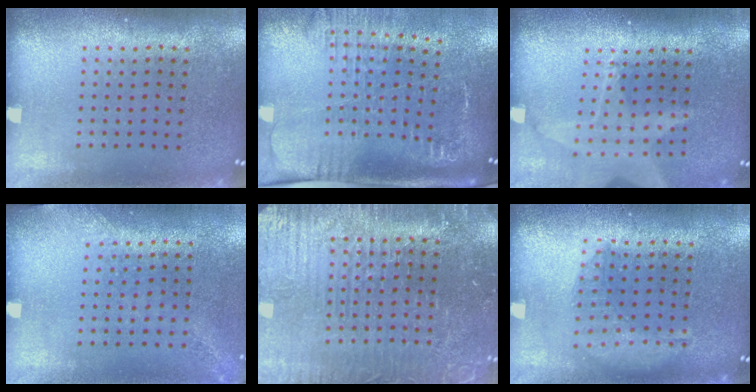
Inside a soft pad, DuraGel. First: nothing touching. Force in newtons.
{"total": 2.8, "press": 2.1, "slide": 1.8}
{"total": 1.8, "press": 1.5, "slide": 1.0}
{"total": 1.4, "press": 1.0, "slide": 1.0}
{"total": 4.5, "press": 4.3, "slide": 1.4}
{"total": 1.4, "press": 1.4, "slide": 0.4}